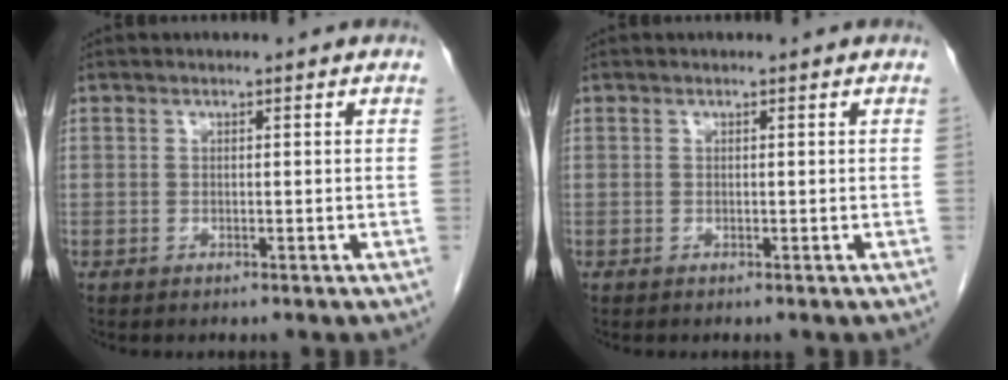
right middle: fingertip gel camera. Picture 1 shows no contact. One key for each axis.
{"total": 0.0}